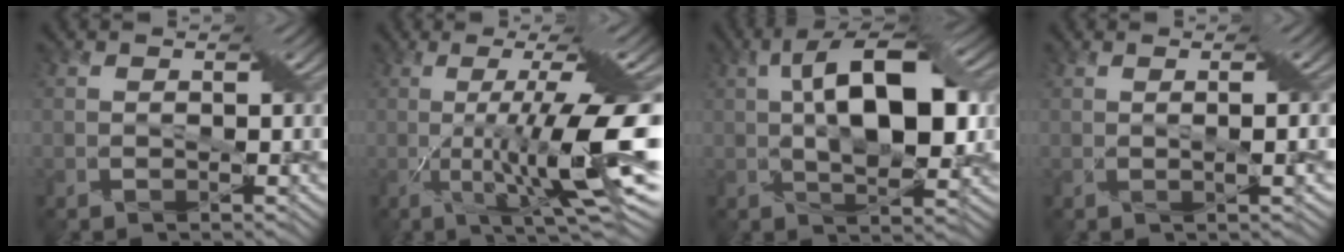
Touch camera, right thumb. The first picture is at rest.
{"total": 11.3, "force": [-1.8, -0.3, 11.2], "torque": [-0.199, 0.003, -0.019]}
{"total": 9.8, "force": [2.2, 3.3, 8.9], "torque": [-0.155, 0.016, 0.041]}
{"total": 1.9, "force": [0.4, -0.8, 1.7], "torque": [-0.040, -0.005, 0.016]}